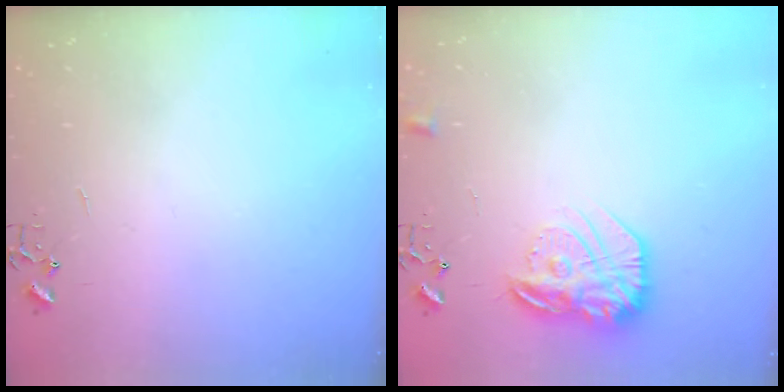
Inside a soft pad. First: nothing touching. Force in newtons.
{"total": 18.3, "press": 18.2, "slide": 1.3}